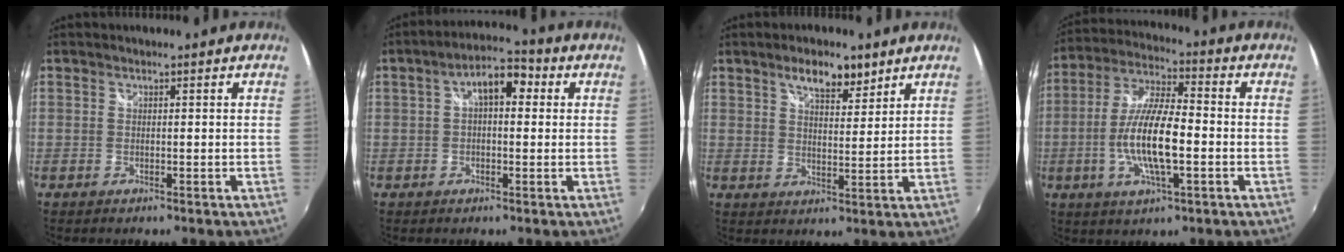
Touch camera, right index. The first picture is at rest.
{"total": 7.2, "force": [1.5, 3.7, 6.0], "torque": [-0.104, 0.022, 0.022]}
{"total": 7.0, "force": [4.8, 2.7, 4.3], "torque": [-0.066, 0.004, 0.079]}
{"total": 13.3, "force": [-2.8, 3.6, 12.5], "torque": [-0.252, -0.003, -0.053]}